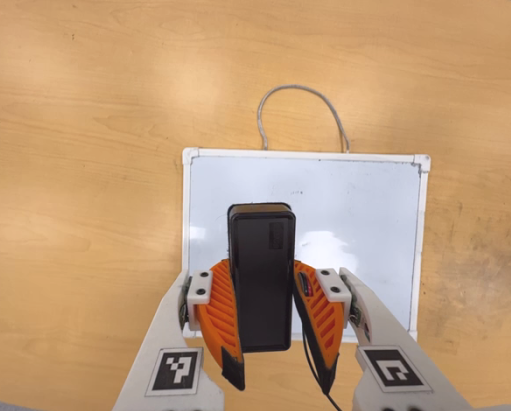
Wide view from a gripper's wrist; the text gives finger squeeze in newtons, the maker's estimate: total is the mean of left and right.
{"total": 6.3, "left": 5.1, "right": 7.4}